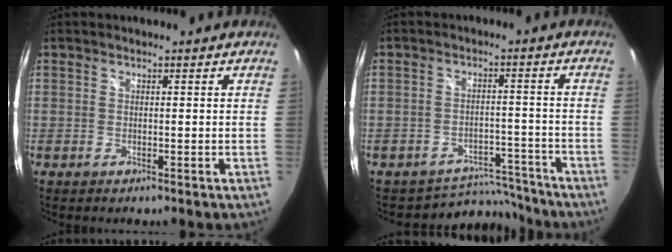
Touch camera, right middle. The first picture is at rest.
{"total": 7.9, "force": [-7.4, 2.7, -1.0], "torque": [0.016, 0.027, -0.106]}